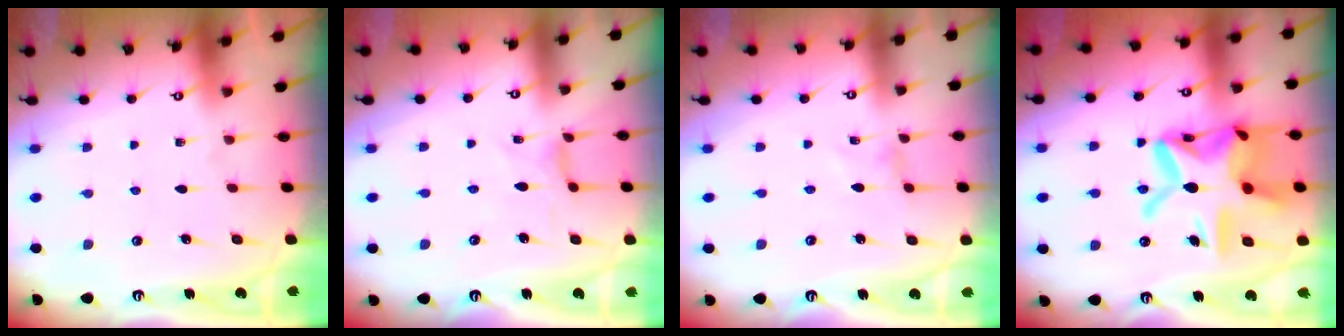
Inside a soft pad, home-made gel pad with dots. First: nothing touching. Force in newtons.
{"total": 1.3, "press": 1.3, "slide": 0.3}
{"total": 0.0}
{"total": 23.5, "press": 23.4, "slide": 2.1}